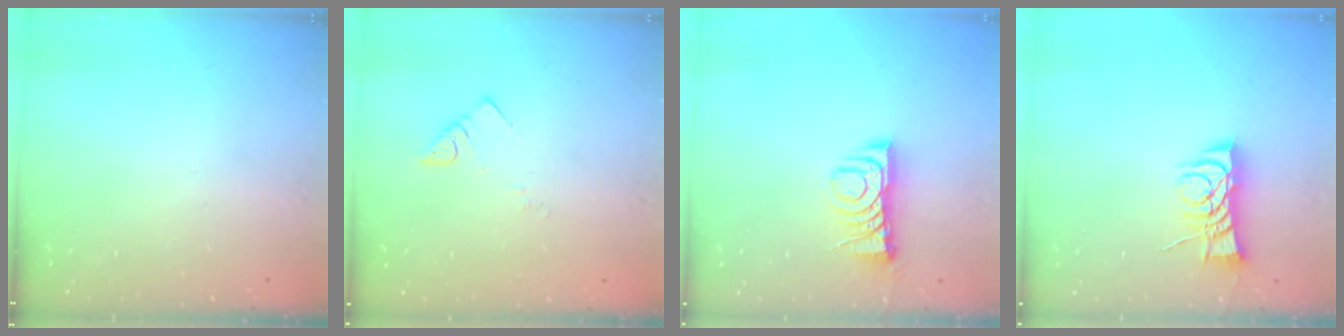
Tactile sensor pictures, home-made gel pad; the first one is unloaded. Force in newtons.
{"total": 3.6, "press": 3.6, "slide": 0.6}
{"total": 7.0, "press": 7.0, "slide": 0.7}
{"total": 7.8, "press": 7.7, "slide": 0.6}